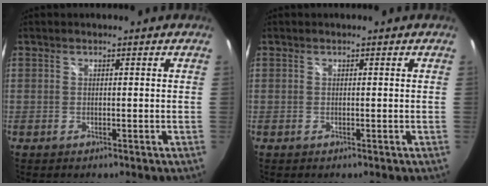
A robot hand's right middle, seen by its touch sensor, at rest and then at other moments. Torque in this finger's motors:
{"motor_torque": [0.00, 0.00, 0.00, 0.01]}